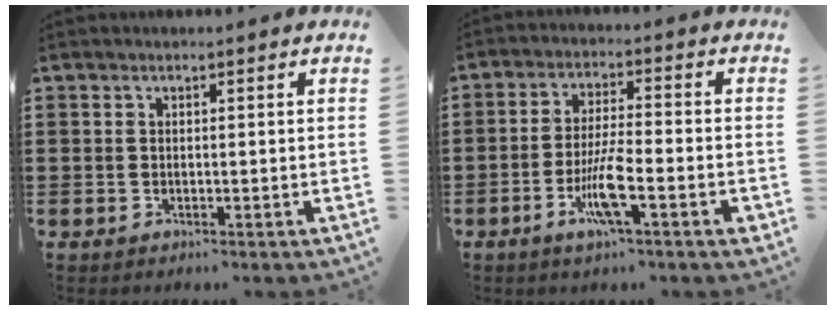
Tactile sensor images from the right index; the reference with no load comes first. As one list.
[{"total": 7.7, "force": [-3.2, 1.1, 6.9], "torque": [-0.137, -0.009, -0.061]}]